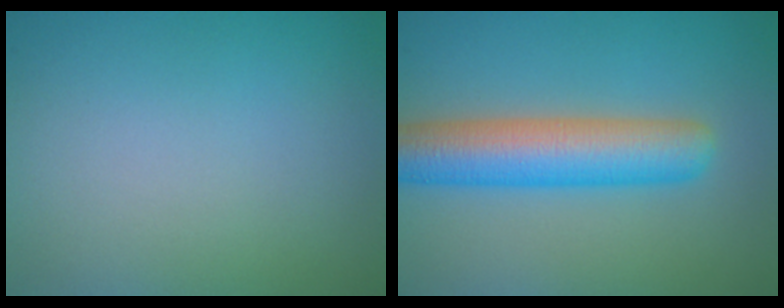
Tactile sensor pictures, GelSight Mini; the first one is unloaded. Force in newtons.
{"total": 7.4, "press": 7.4, "slide": 0.2}